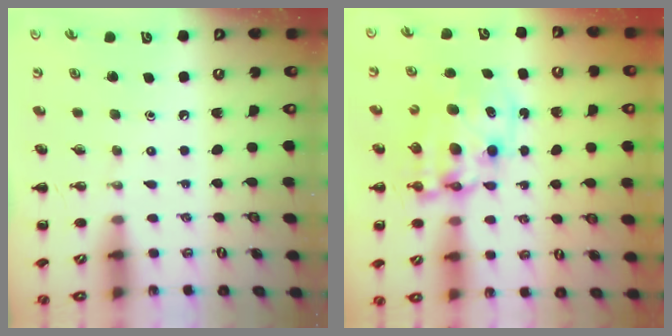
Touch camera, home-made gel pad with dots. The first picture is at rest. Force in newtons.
{"total": 10.7, "press": 10.3, "slide": 2.9}